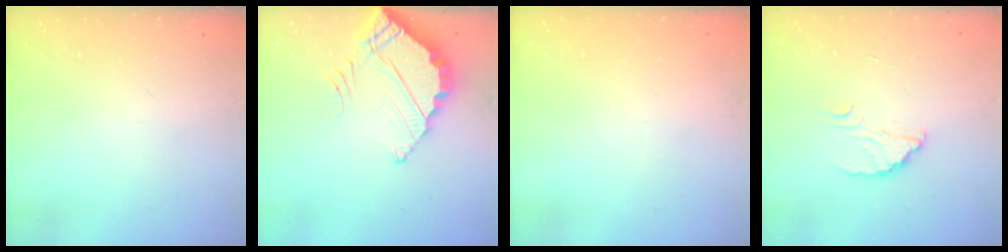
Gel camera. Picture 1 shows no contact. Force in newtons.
{"total": 4.0, "press": 4.0, "slide": 0.3}
{"total": 2.2, "press": 2.2, "slide": 0.1}
{"total": 2.3, "press": 2.3, "slide": 0.2}